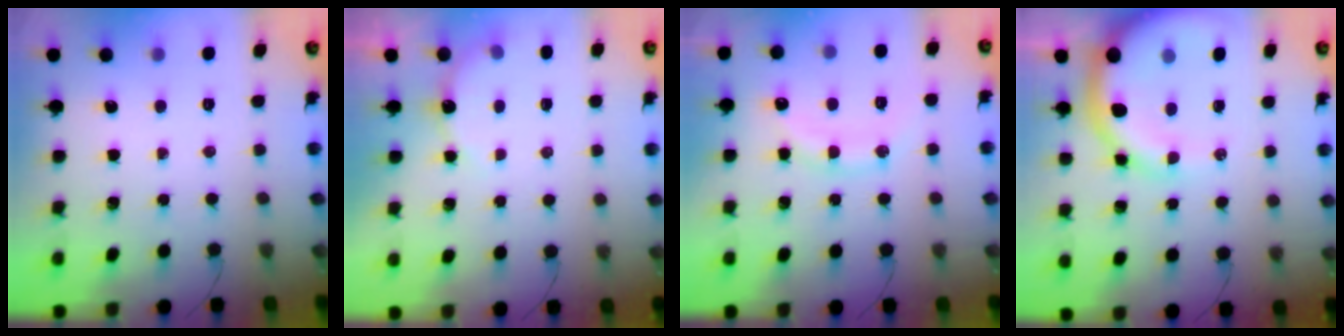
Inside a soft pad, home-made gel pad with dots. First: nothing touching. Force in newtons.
{"total": 3.8, "press": 3.7, "slide": 0.8}
{"total": 13.2, "press": 13.2, "slide": 0.8}
{"total": 11.6, "press": 11.2, "slide": 3.3}